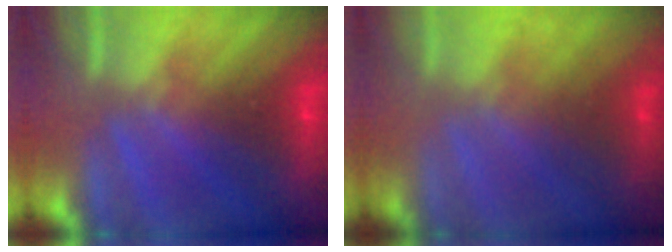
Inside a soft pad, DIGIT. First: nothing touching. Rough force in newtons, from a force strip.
{"total": 1.6}